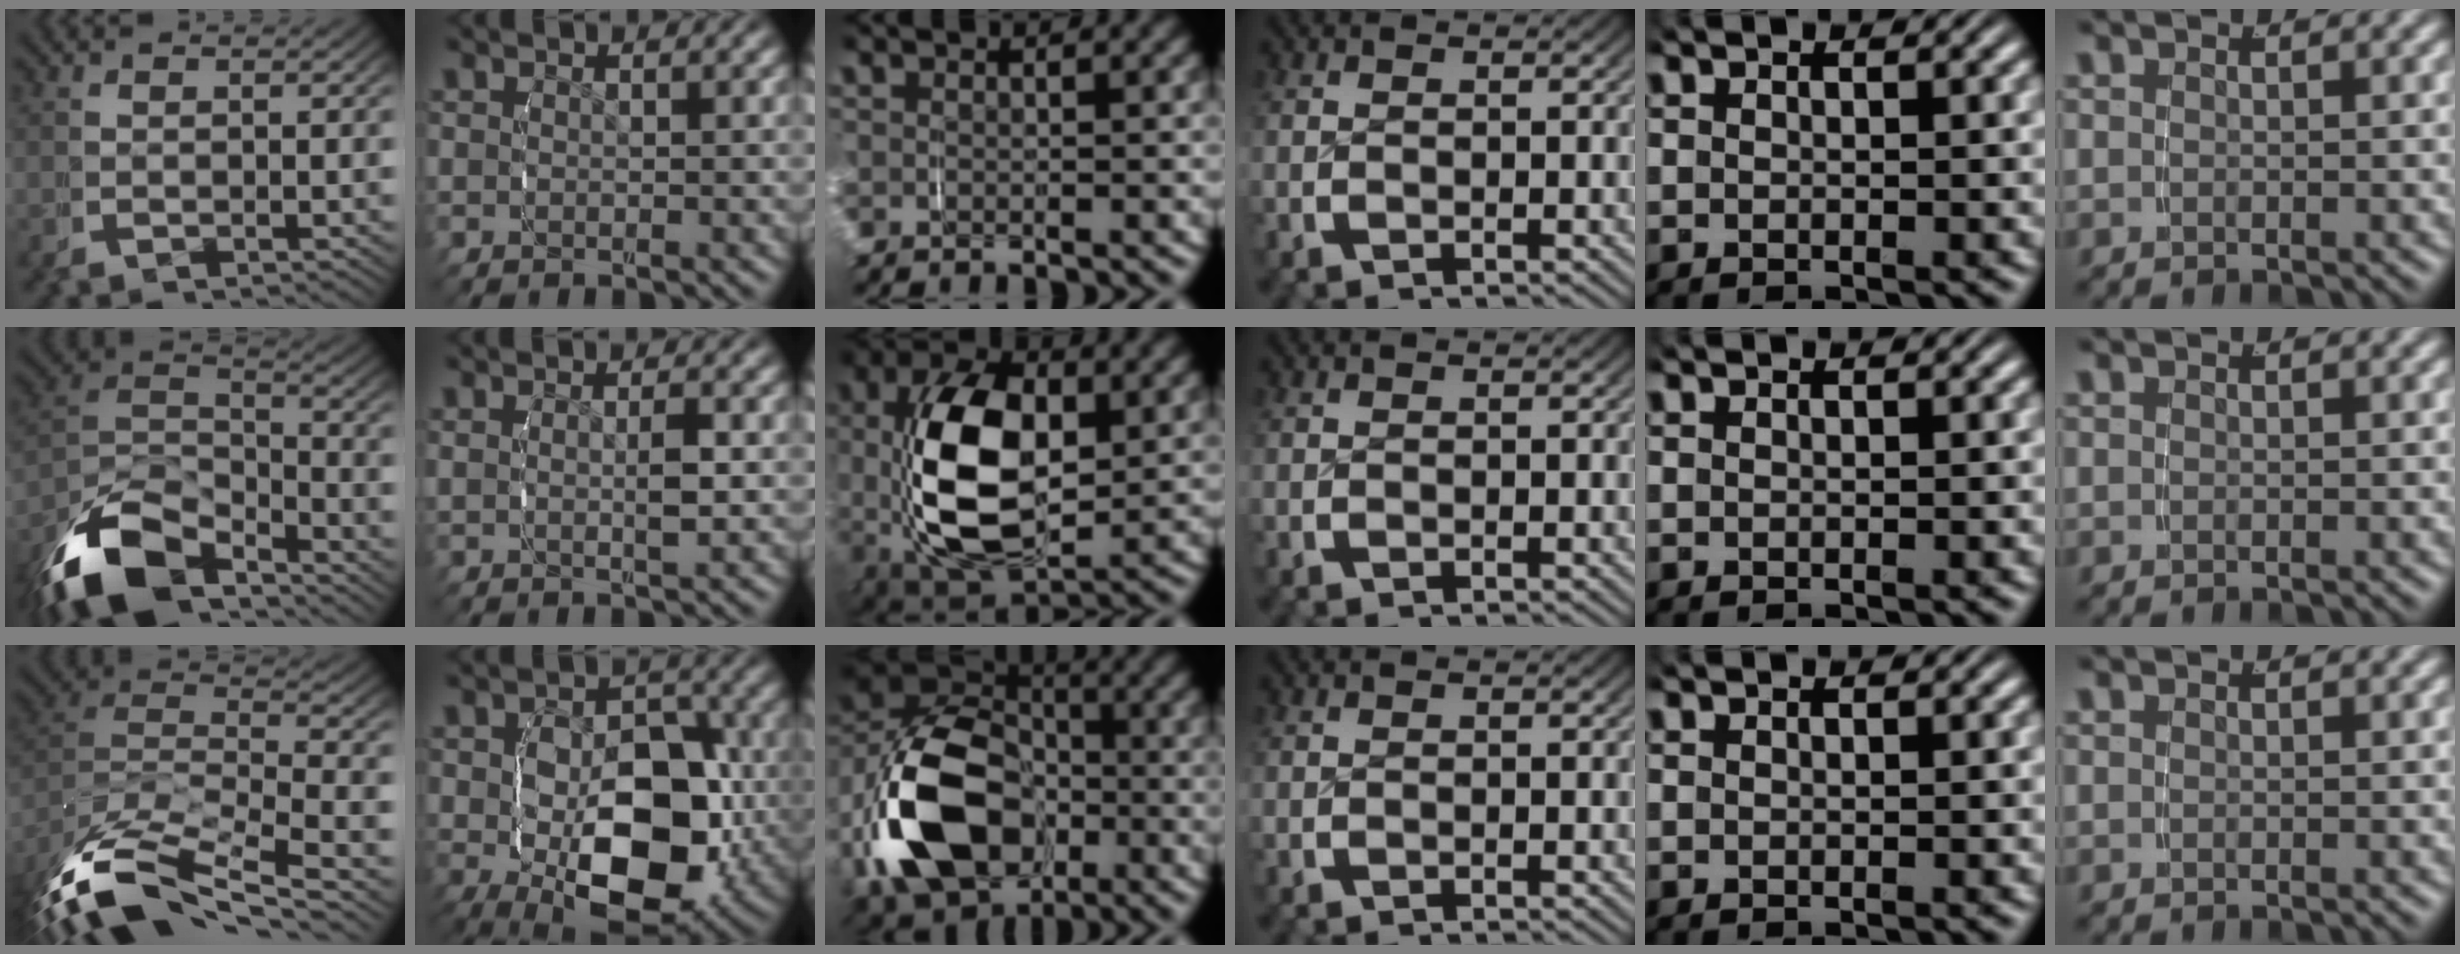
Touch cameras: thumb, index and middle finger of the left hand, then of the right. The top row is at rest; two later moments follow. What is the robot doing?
{"motion": "grasp_and_lifting", "object": "fork"}